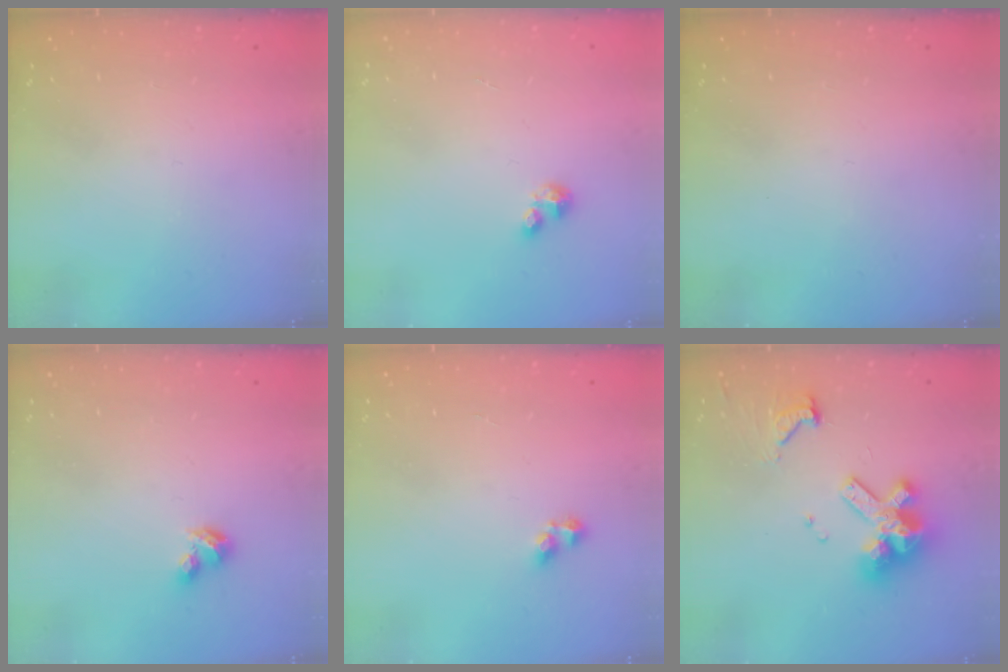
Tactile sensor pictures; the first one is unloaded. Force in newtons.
{"total": 2.1, "press": 2.1, "slide": 0.2}
{"total": 0.0}
{"total": 3.1, "press": 3.1, "slide": 0.5}
{"total": 4.0, "press": 3.9, "slide": 0.5}
{"total": 14.4, "press": 14.4, "slide": 1.3}